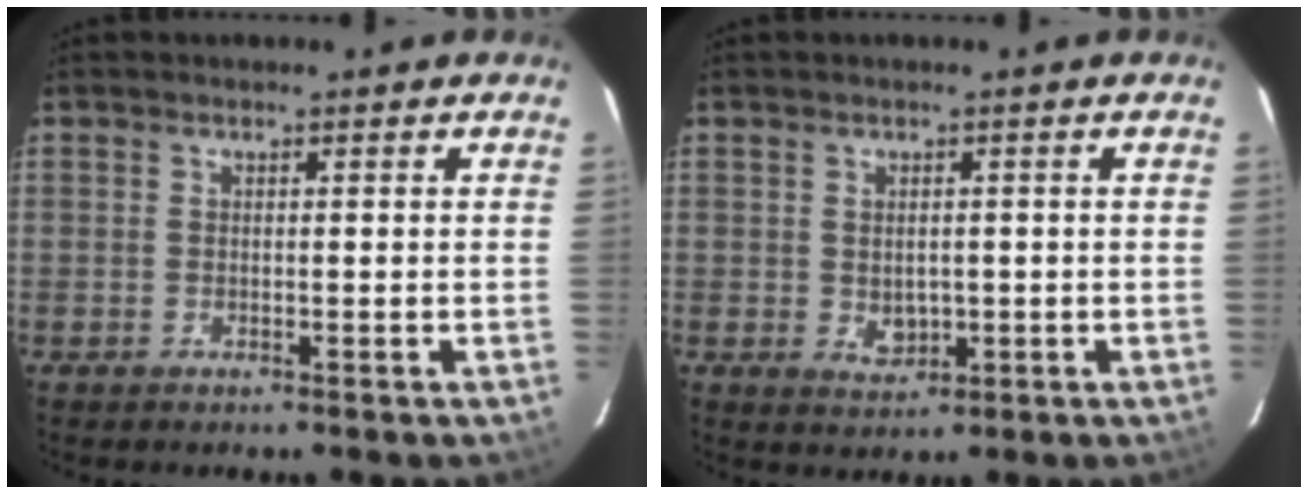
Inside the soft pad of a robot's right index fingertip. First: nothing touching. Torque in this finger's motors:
{"motor_torque": [0.48, 0.14, 0.18, 0.04]}